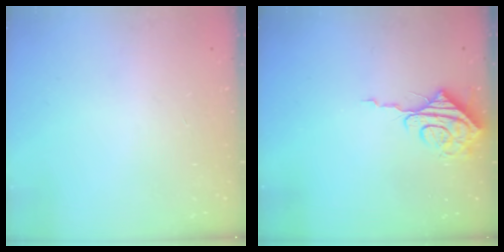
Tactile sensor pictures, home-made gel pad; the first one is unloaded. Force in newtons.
{"total": 8.5, "press": 8.5, "slide": 0.9}